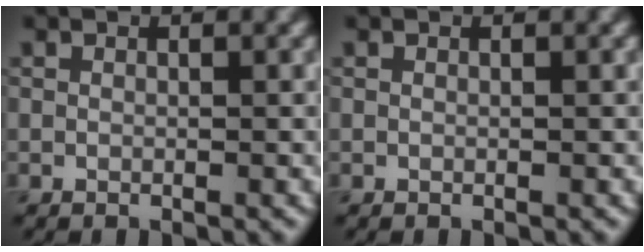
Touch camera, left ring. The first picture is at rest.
{"total": 0.0}